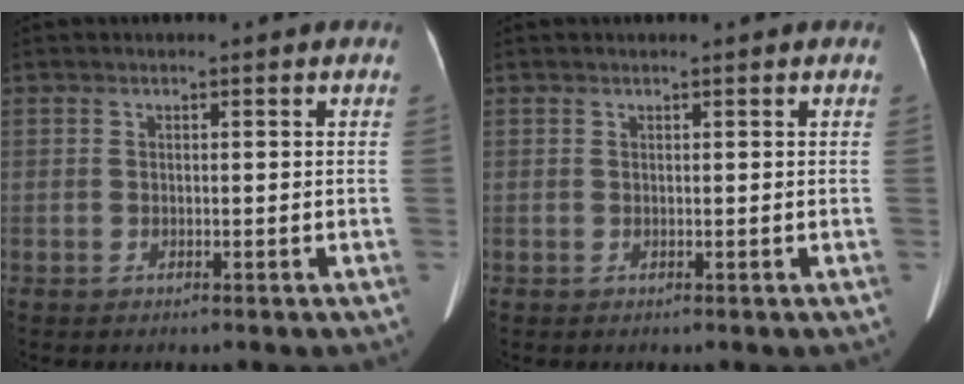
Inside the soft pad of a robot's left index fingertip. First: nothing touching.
{"total": 0.0}